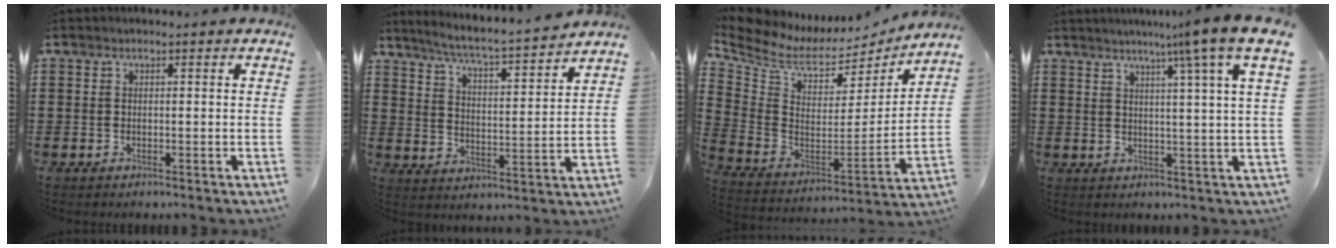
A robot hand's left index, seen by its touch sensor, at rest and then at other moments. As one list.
[{"total": 5.0, "force": [4.5, -0.3, 2.2], "torque": [-0.064, -0.038, 0.070]}, {"total": 6.6, "force": [5.0, 3.3, 2.7], "torque": [-0.087, -0.041, 0.085]}, {"total": 7.3, "force": [4.7, -1.9, 5.2], "torque": [-0.099, -0.023, 0.067]}]